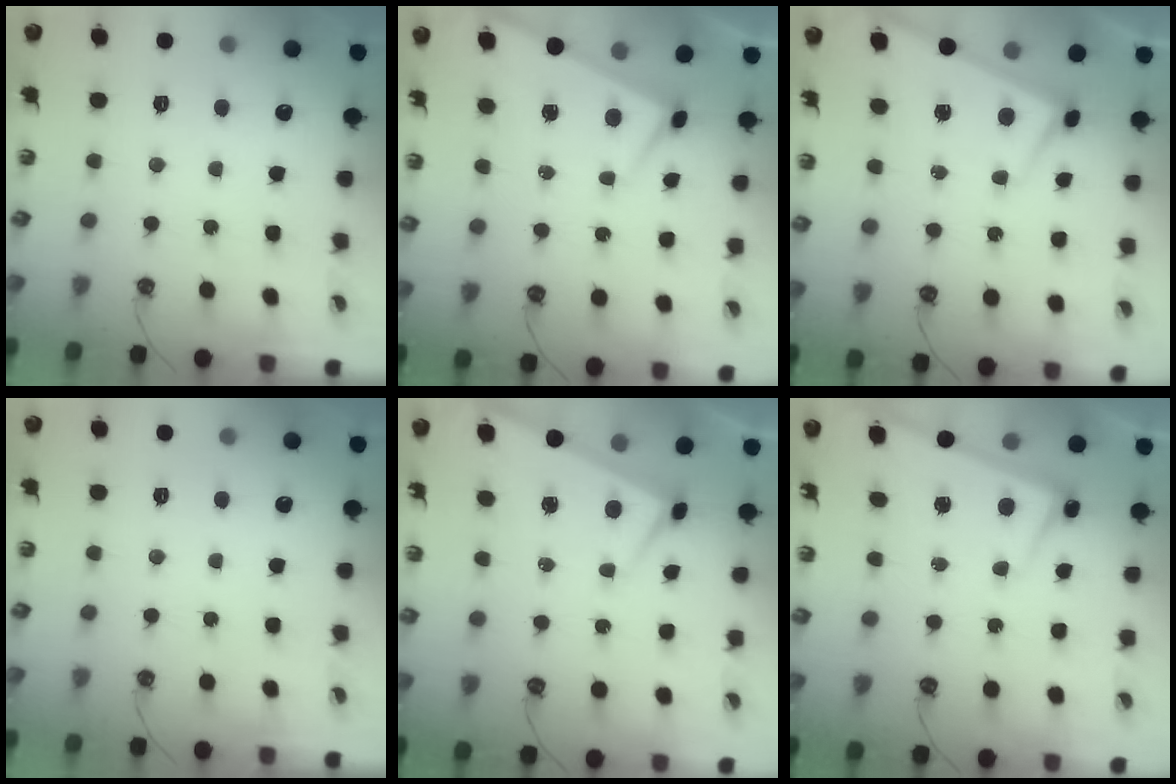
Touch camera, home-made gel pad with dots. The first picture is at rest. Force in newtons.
{"total": 1.8, "press": 1.8, "slide": 0.1}
{"total": 2.8, "press": 2.8, "slide": 0.3}
{"total": 0.0}
{"total": 0.9, "press": 0.3, "slide": 0.8}
{"total": 2.5, "press": 2.5, "slide": 0.3}